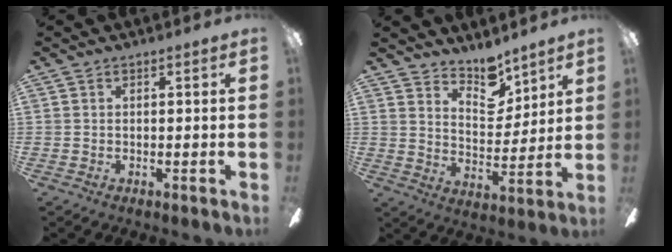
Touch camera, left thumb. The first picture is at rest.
{"total": 9.4, "force": [7.9, 4.0, 3.2], "torque": [-0.043, -0.056, 0.145]}